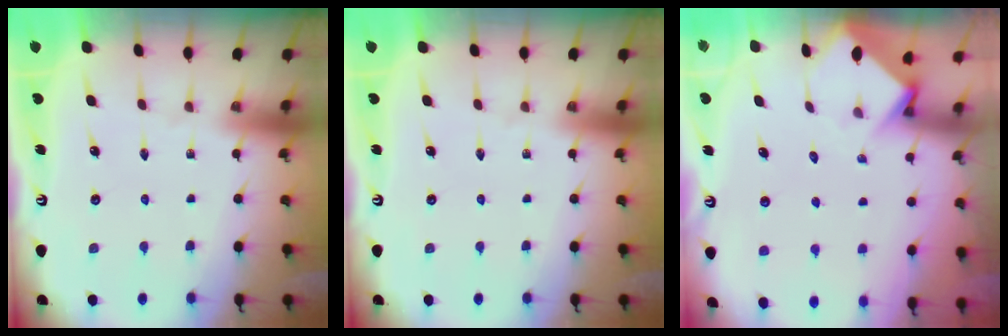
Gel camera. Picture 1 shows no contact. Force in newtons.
{"total": 0.0}
{"total": 3.7, "press": 3.7, "slide": 0.3}